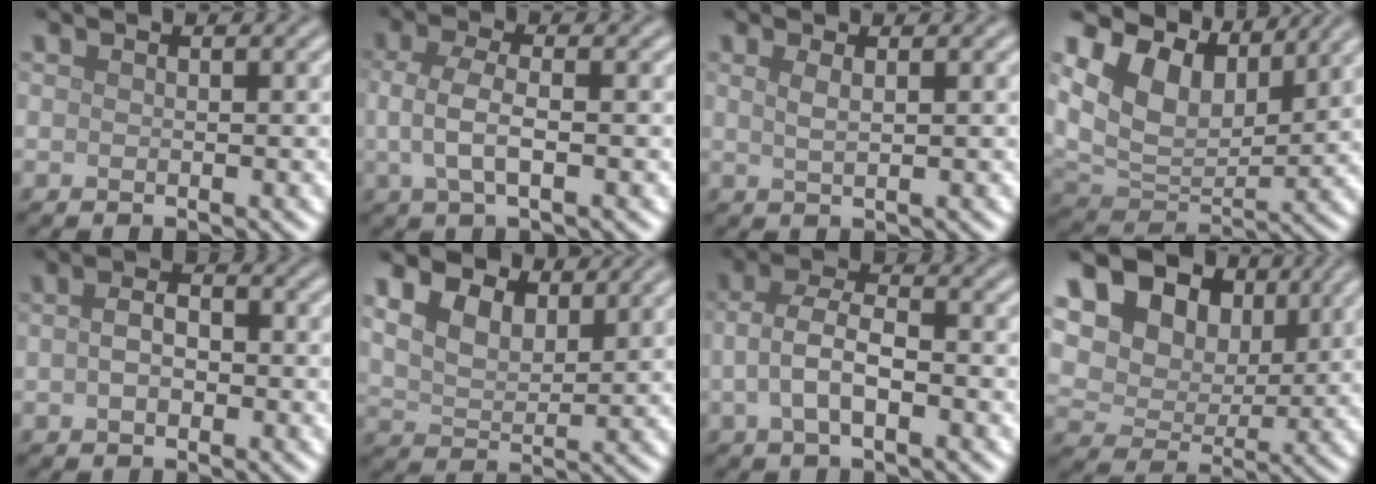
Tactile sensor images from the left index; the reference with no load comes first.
{"total": 3.2, "force": [-0.2, 1.2, 3.0], "torque": [-0.065, -0.001, -0.006]}
{"total": 1.5, "force": [0.6, 0.6, 1.2], "torque": [-0.018, 0.002, 0.009]}
{"total": 8.8, "force": [5.1, 4.7, 5.4], "torque": [-0.108, 0.004, 0.094]}
{"total": 2.4, "force": [-0.3, 1.5, 1.9], "torque": [-0.039, 0.005, -0.008]}
{"total": 5.4, "force": [3.6, 2.7, 3.0], "torque": [-0.068, 0.007, 0.045]}
{"total": 3.9, "force": [-1.0, 1.6, 3.3], "torque": [-0.072, 0.004, -0.025]}
{"total": 16.0, "force": [7.9, 11.2, 8.2], "torque": [-0.166, 0.036, 0.147]}